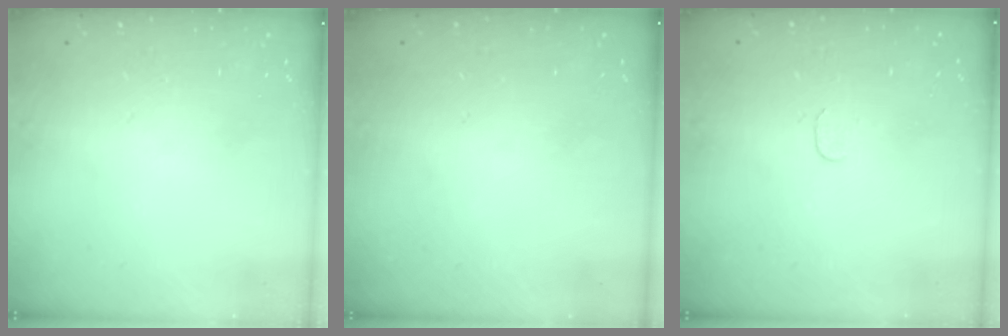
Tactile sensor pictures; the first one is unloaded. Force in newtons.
{"total": 0.6, "press": 0.6, "slide": 0.2}
{"total": 3.5, "press": 3.5, "slide": 0.3}